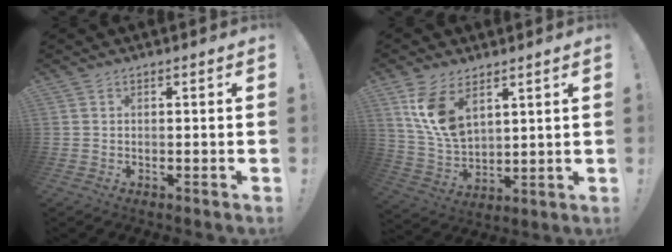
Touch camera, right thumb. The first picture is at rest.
{"total": 11.6, "force": [6.5, 6.7, 6.8], "torque": [-0.136, -0.031, 0.125]}